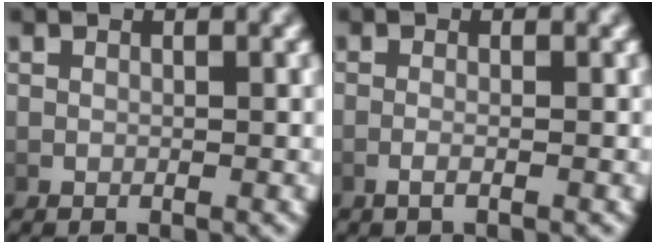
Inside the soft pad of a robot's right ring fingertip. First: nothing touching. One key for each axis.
{"total": 1.3, "fx": -0.9, "fy": 0.0, "fz": 0.9, "tx": -0.031, "ty": -0.010, "tz": -0.013}